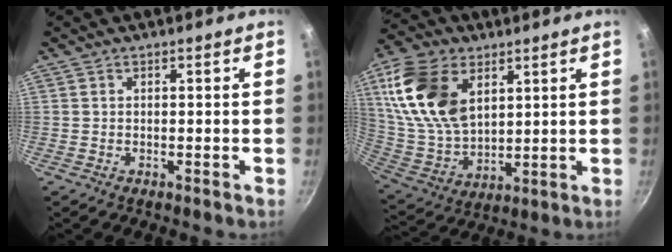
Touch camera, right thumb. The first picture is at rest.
{"total": 19.3, "force": [7.3, 12.1, 13.1], "torque": [-0.239, -0.025, 0.151]}